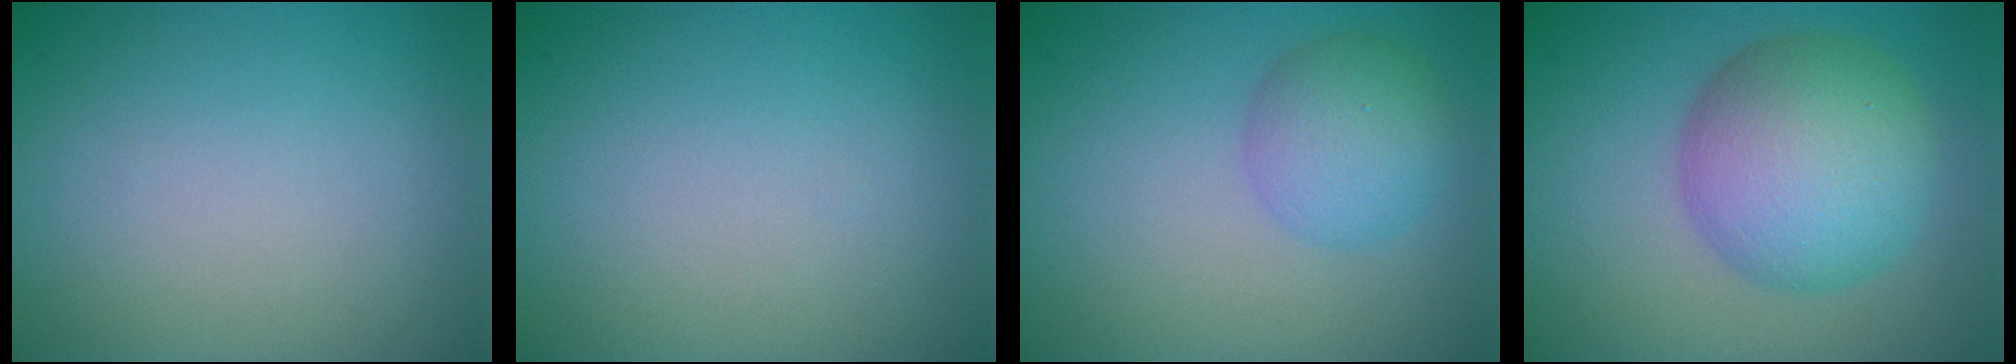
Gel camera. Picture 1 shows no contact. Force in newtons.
{"total": 0.0}
{"total": 3.7, "press": 3.7, "slide": 0.1}
{"total": 8.1, "press": 8.1, "slide": 0.3}